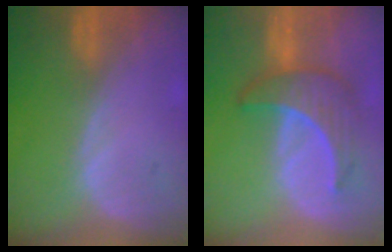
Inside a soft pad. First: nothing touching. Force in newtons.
{"total": 6.5, "press": 6.4, "slide": 1.1}